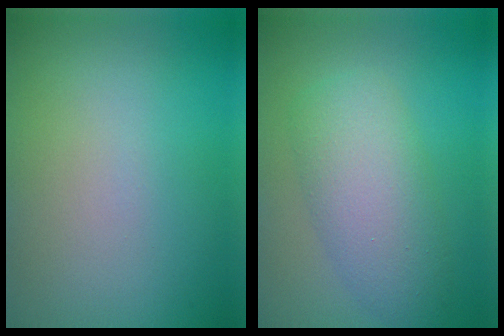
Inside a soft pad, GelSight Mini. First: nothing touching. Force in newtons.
{"total": 5.8, "press": 5.8, "slide": 0.3}